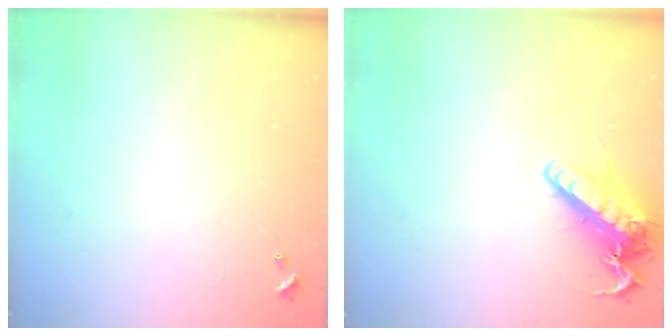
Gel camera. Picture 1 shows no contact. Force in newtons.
{"total": 16.5, "press": 16.3, "slide": 2.7}